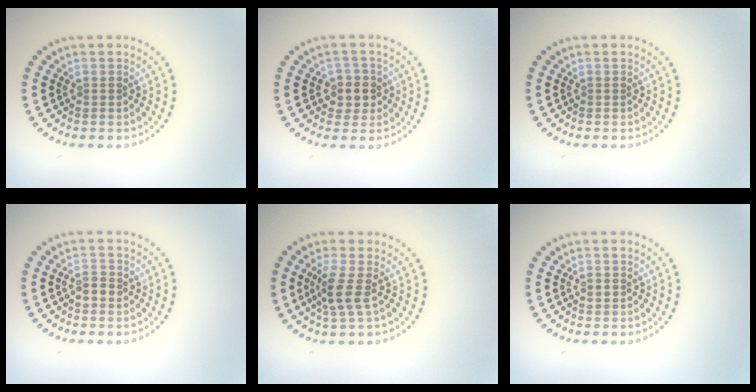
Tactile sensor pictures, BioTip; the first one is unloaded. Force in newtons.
{"total": 2.1, "press": 1.9, "slide": 0.7}
{"total": 0.0}
{"total": 1.3, "press": 1.3, "slide": 0.1}
{"total": 2.6, "press": 2.0, "slide": 1.5}
{"total": 0.9, "press": 0.8, "slide": 0.2}